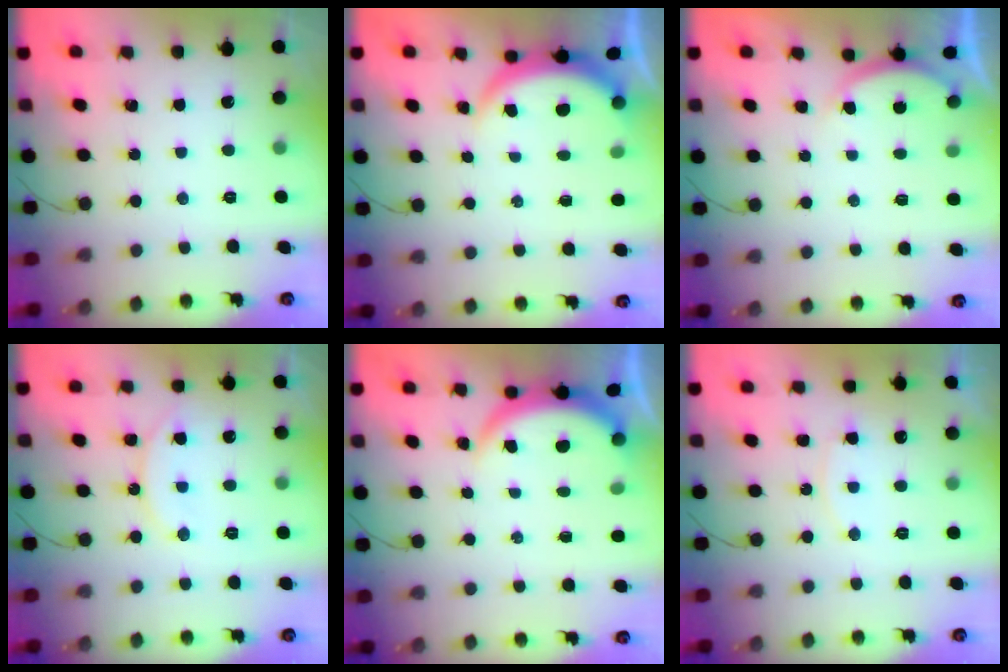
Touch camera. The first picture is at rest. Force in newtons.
{"total": 3.8, "press": 3.8, "slide": 0.3}
{"total": 2.6, "press": 2.5, "slide": 0.7}
{"total": 11.2, "press": 11.1, "slide": 1.3}
{"total": 3.8, "press": 3.8, "slide": 0.2}
{"total": 7.5, "press": 7.4, "slide": 0.7}